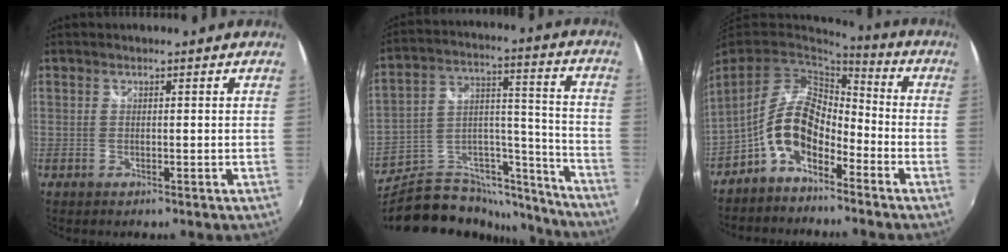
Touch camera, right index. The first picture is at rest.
{"total": 21.1, "force": [-17.1, 9.9, 7.5], "torque": [-0.122, 0.064, -0.252]}
{"total": 10.1, "force": [-5.4, 5.1, 6.8], "torque": [-0.137, 0.013, -0.104]}